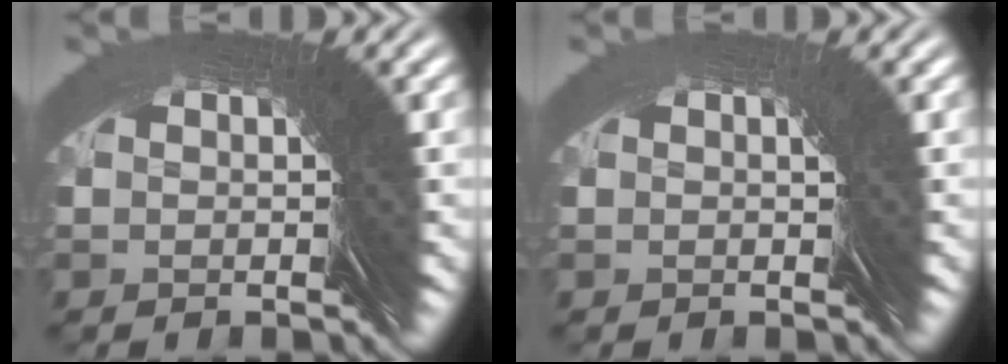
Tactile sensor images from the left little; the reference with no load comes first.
{"total": 1.1, "force": [-0.2, -0.7, -0.9], "torque": [0.016, 0.006, -0.004]}